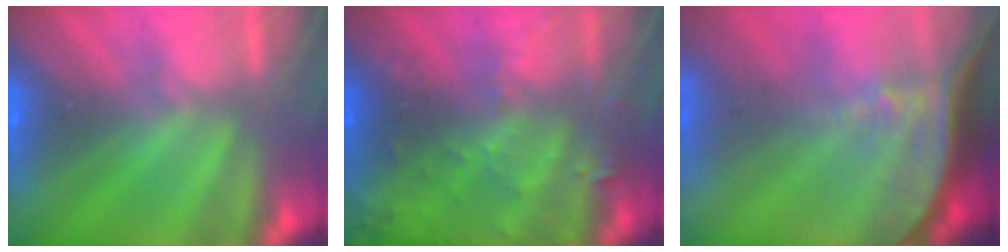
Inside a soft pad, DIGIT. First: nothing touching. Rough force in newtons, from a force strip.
{"total": 8.0}
{"total": 7.6}